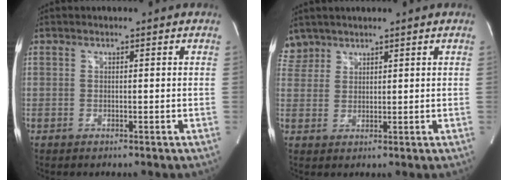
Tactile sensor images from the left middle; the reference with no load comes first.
{"total": 3.2, "force": [2.8, 1.6, -0.5], "torque": [0.014, 0.010, 0.057]}